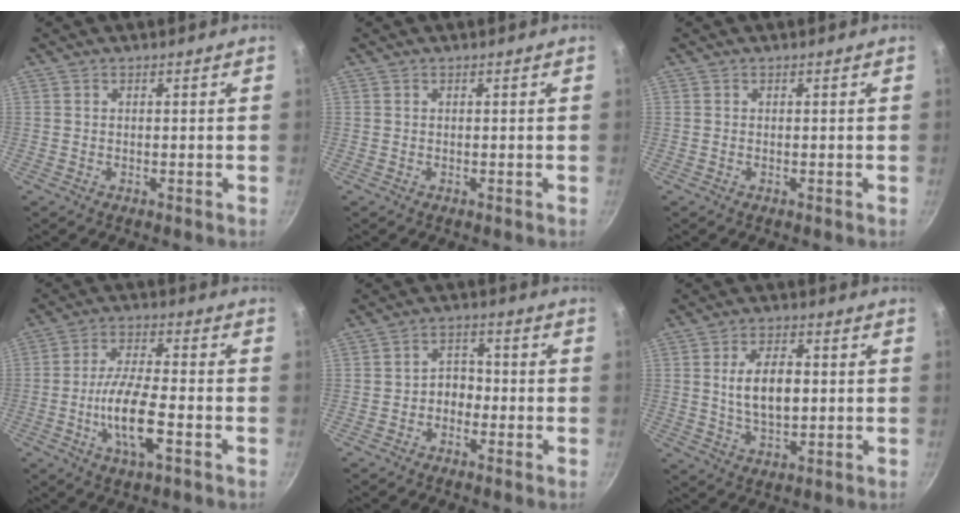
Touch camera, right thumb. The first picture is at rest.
{"total": 0.0}
{"total": 0.0}
{"total": 11.0, "force": [-3.3, 3.5, 9.8], "torque": [-0.193, 0.014, -0.063]}
{"total": 4.2, "force": [-1.5, 3.3, 2.3], "torque": [-0.010, 0.023, -0.036]}
{"total": 8.8, "force": [0.8, 4.8, 7.4], "torque": [-0.120, -0.001, 0.019]}